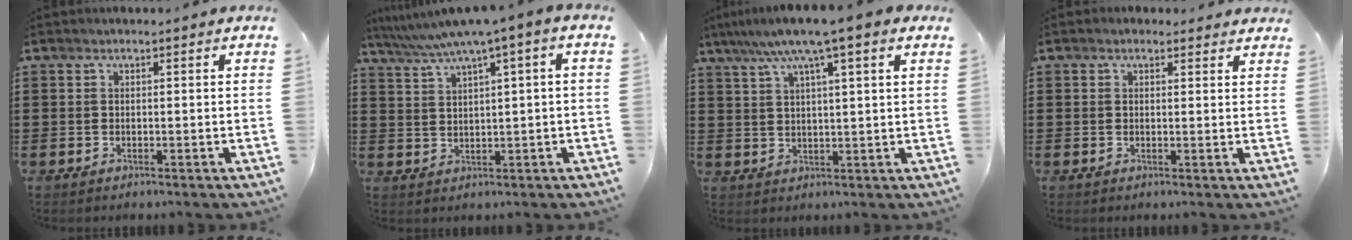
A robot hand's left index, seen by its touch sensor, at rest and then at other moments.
{"total": 4.3, "force": [2.3, -0.2, 3.7], "torque": [-0.077, -0.016, 0.034]}
{"total": 7.9, "force": [5.3, 0.1, 5.9], "torque": [-0.126, -0.006, 0.091]}
{"total": 1.2, "force": [1.0, 0.7, 0.3], "torque": [-0.008, 0.006, 0.019]}